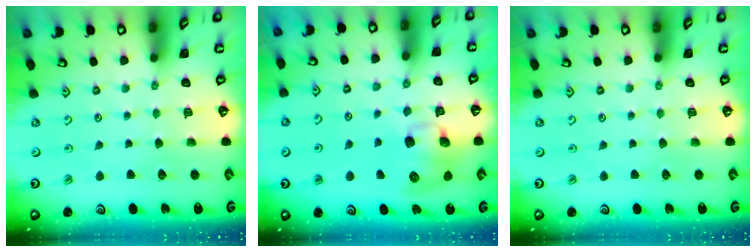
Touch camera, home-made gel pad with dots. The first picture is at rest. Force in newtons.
{"total": 10.7, "press": 10.6, "slide": 1.7}
{"total": 0.0}